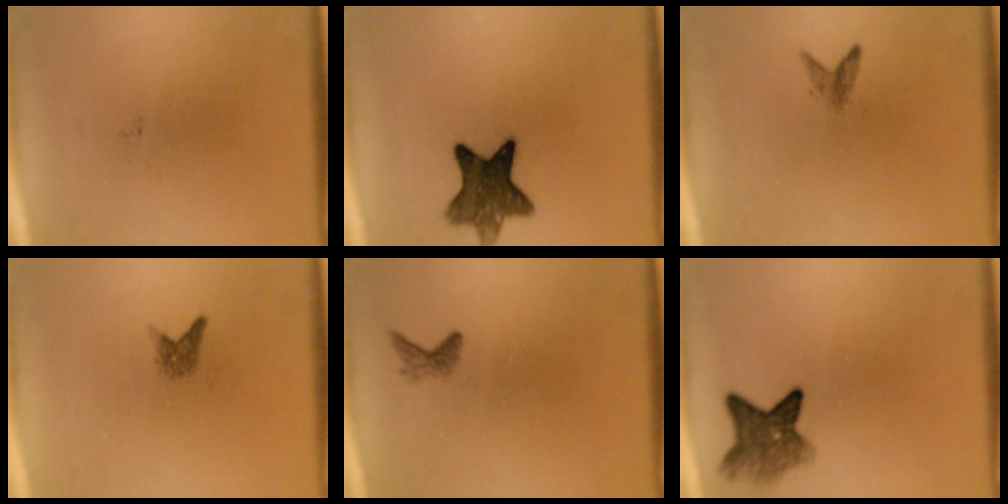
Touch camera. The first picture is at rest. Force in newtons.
{"total": 9.5}
{"total": 1.3}
{"total": 1.5}
{"total": 1.1}
{"total": 5.9}